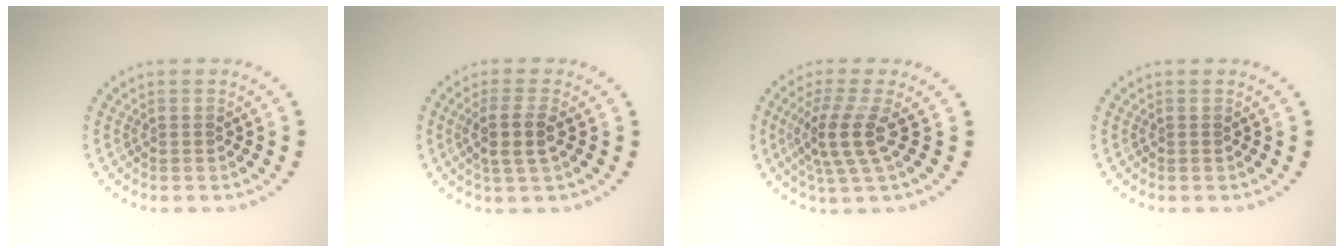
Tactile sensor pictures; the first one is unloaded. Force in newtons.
{"total": 2.8, "press": 2.4, "slide": 1.4}
{"total": 3.6, "press": 2.7, "slide": 2.5}
{"total": 0.0}